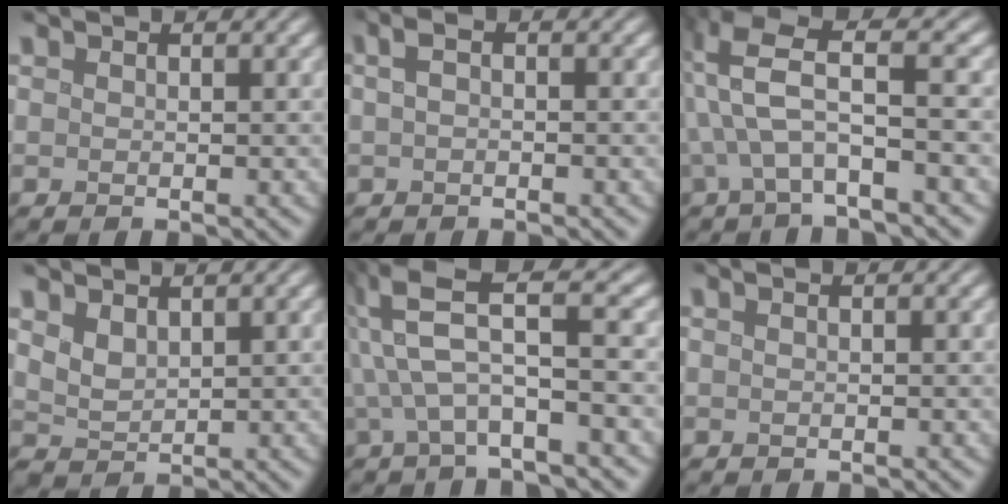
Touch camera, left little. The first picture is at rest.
{"total": 1.5, "force": [0.1, 0.5, 1.4], "torque": [-0.032, 0.005, -0.003]}
{"total": 6.0, "force": [-0.4, 1.2, 5.8], "torque": [-0.119, 0.012, -0.014]}
{"total": 2.2, "force": [1.4, 1.1, 1.1], "torque": [-0.028, -0.003, 0.035]}
{"total": 5.6, "force": [0.3, 1.1, 5.5], "torque": [-0.110, 0.010, 0.001]}
{"total": 0.9, "force": [0.1, 0.3, 0.8], "torque": [-0.013, -0.001, -0.005]}